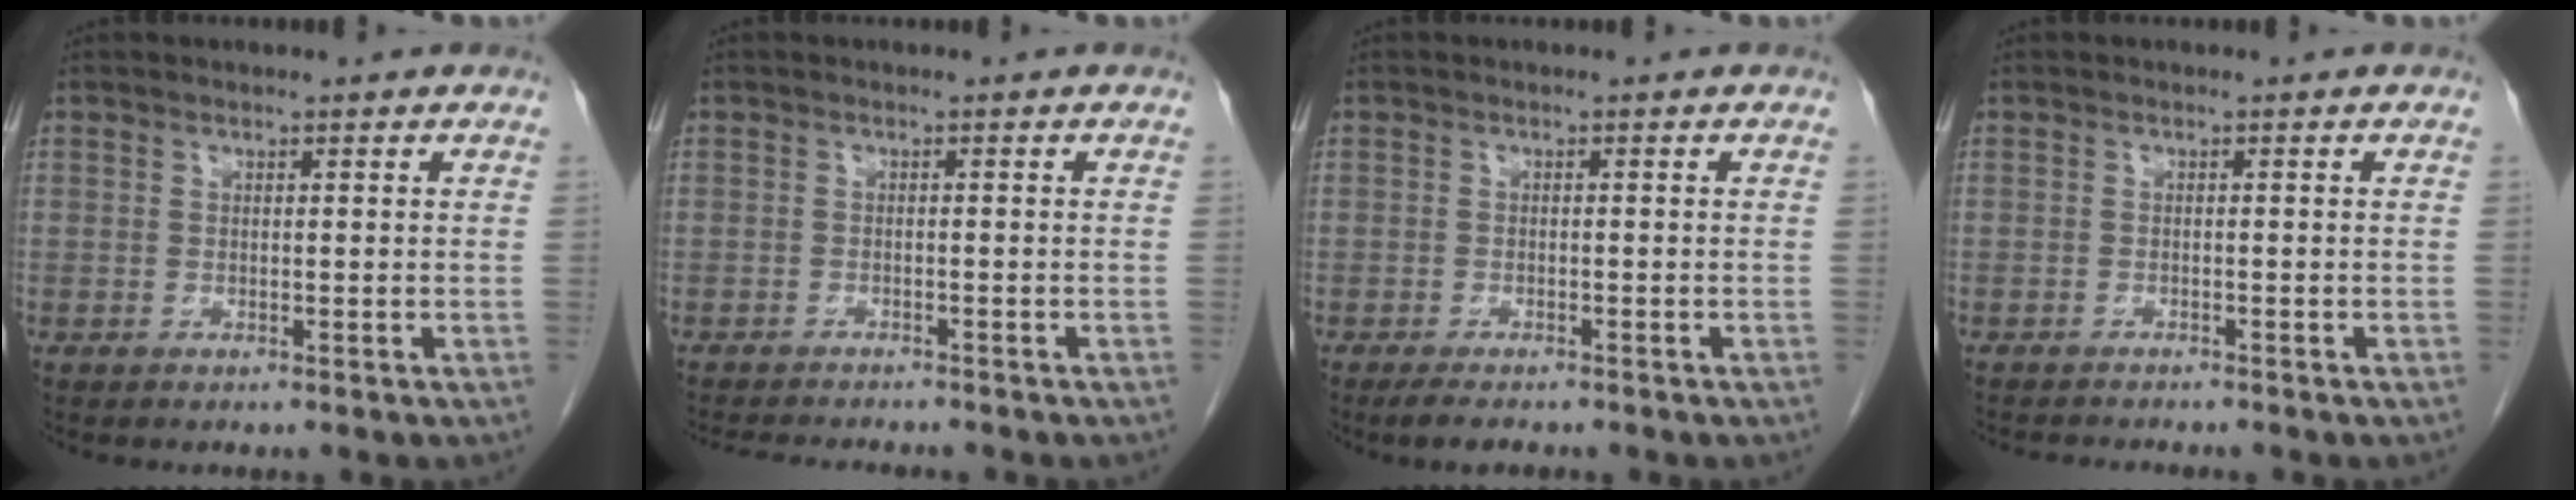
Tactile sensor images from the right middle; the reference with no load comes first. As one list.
[{"total": 6.8, "force": [-6.3, 1.0, 2.4], "torque": [-0.031, -0.008, -0.093]}, {"total": 3.1, "force": [-2.5, 0.8, 1.7], "torque": [-0.031, -0.008, -0.037]}, {"total": 3.4, "force": [-3.2, 0.4, 1.0], "torque": [-0.013, -0.009, -0.046]}]